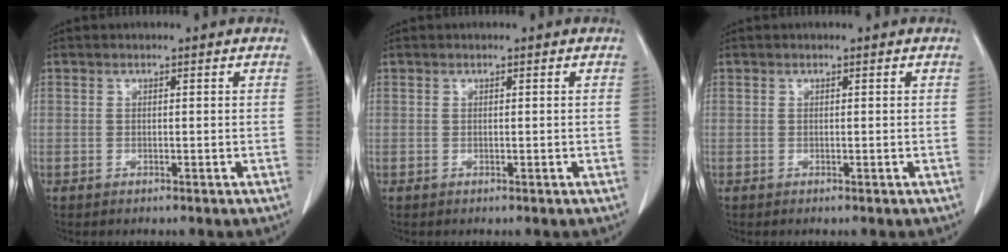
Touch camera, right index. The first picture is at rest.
{"total": 0.0}
{"total": 0.0}